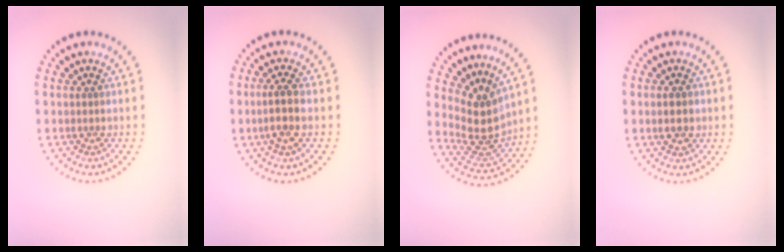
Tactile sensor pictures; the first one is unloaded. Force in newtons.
{"total": 2.4, "press": 2.3, "slide": 1.0}
{"total": 4.1, "press": 3.1, "slide": 2.7}
{"total": 2.4, "press": 2.4, "slide": 0.2}